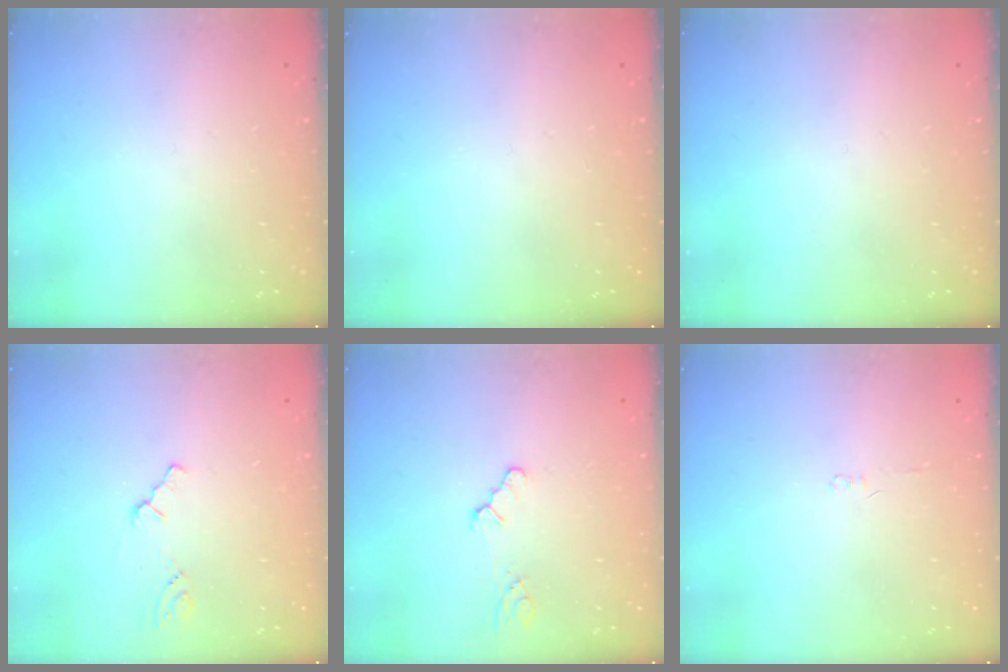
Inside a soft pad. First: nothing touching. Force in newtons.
{"total": 0.0}
{"total": 0.0}
{"total": 0.5, "press": 0.5, "slide": 0.1}
{"total": 1.0, "press": 1.0, "slide": 0.2}
{"total": 1.1, "press": 1.0, "slide": 0.3}